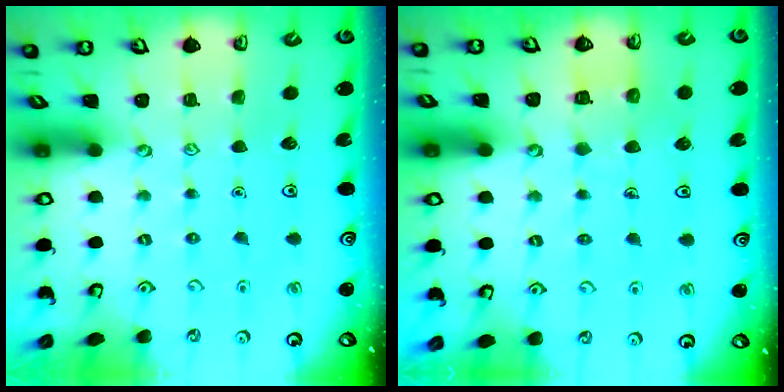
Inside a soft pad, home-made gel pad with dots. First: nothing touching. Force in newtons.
{"total": 6.0, "press": 6.0, "slide": 0.3}